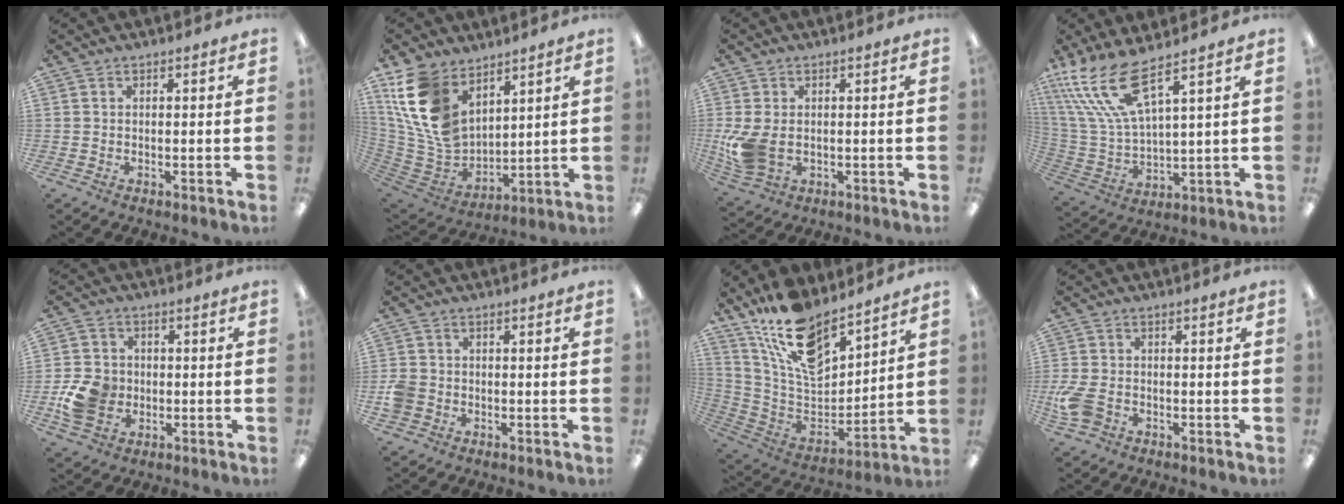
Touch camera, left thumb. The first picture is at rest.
{"total": 16.0, "force": [8.5, 10.2, 9.0], "torque": [-0.230, -0.046, 0.165]}
{"total": 8.1, "force": [-0.8, 5.6, 5.8], "torque": [-0.127, -0.005, -0.012]}
{"total": 15.2, "force": [9.6, 4.6, 10.8], "torque": [-0.250, -0.041, 0.172]}
{"total": 9.7, "force": [-2.0, 8.2, 4.8], "torque": [-0.093, 0.018, -0.032]}
{"total": 3.6, "force": [-1.2, 3.1, 1.4], "torque": [-0.028, 0.004, -0.023]}
{"total": 17.7, "force": [13.6, 7.4, 8.6], "torque": [-0.168, -0.083, 0.245]}
{"total": 6.1, "force": [-2.3, 4.2, 3.8], "torque": [-0.098, 0.003, -0.046]}